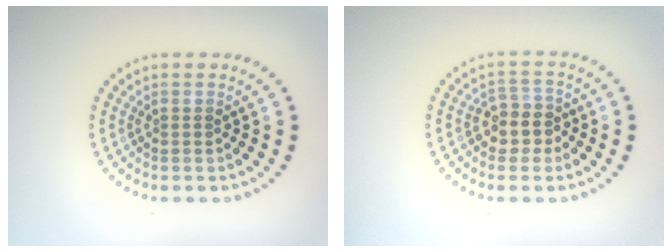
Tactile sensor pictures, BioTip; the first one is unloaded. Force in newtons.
{"total": 2.7, "press": 2.4, "slide": 1.1}